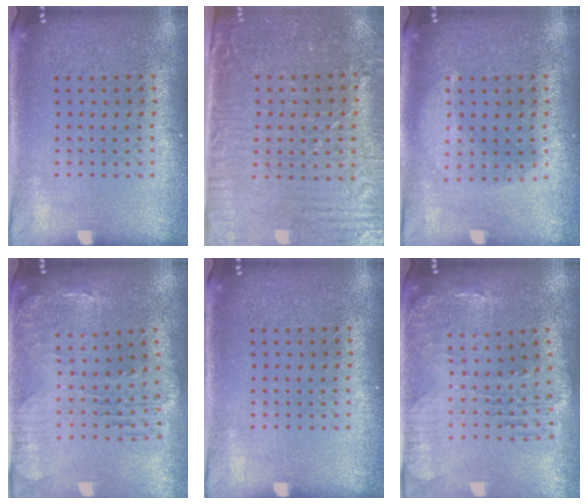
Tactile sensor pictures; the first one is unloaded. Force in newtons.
{"total": 3.6, "press": 3.3, "slide": 1.4}
{"total": 2.3, "press": 2.3, "slide": 0.3}
{"total": 1.4, "press": 1.3, "slide": 0.3}
{"total": 0.0}
{"total": 1.4, "press": 1.3, "slide": 0.3}